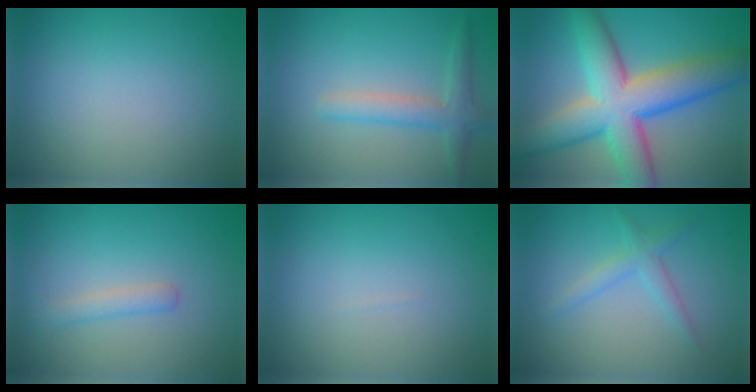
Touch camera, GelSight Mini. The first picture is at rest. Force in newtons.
{"total": 2.8, "press": 2.8, "slide": 0.1}
{"total": 10.9, "press": 10.9, "slide": 0.3}
{"total": 1.6, "press": 1.6, "slide": 0.0}
{"total": 0.0}
{"total": 2.0, "press": 2.0, "slide": 0.2}